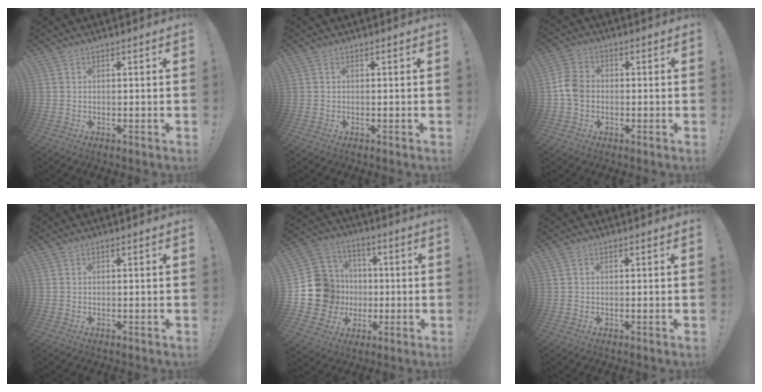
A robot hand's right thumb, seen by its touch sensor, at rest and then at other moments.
{"total": 0.0}
{"total": 7.0, "force": [-1.1, 5.6, 4.1], "torque": [-0.085, 0.016, -0.018]}
{"total": 0.0}
{"total": 17.3, "force": [-1.0, 16.1, 6.4], "torque": [-0.095, 0.018, 0.012]}
{"total": 0.0}